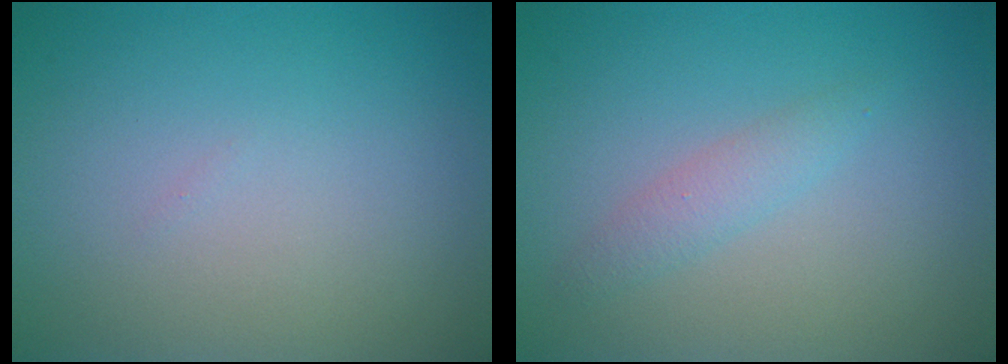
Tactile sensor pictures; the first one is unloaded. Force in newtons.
{"total": 1.6, "press": 1.6, "slide": 0.0}